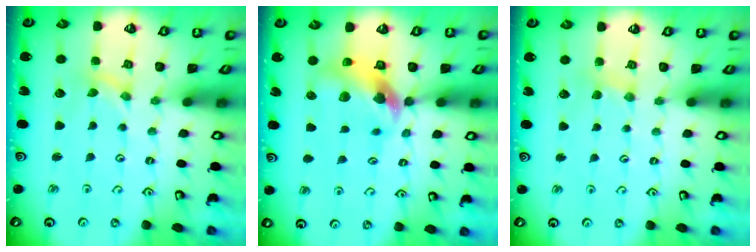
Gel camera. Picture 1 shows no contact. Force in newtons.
{"total": 11.2, "press": 11.1, "slide": 1.3}
{"total": 1.9, "press": 1.8, "slide": 0.4}